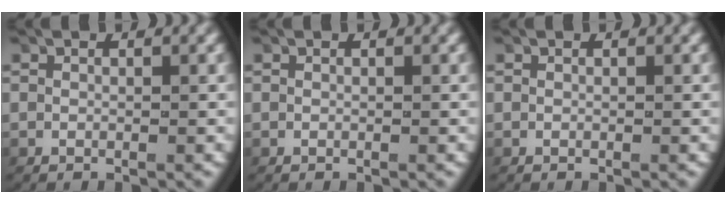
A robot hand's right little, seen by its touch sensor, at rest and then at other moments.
{"total": 0.0}
{"total": 0.0}